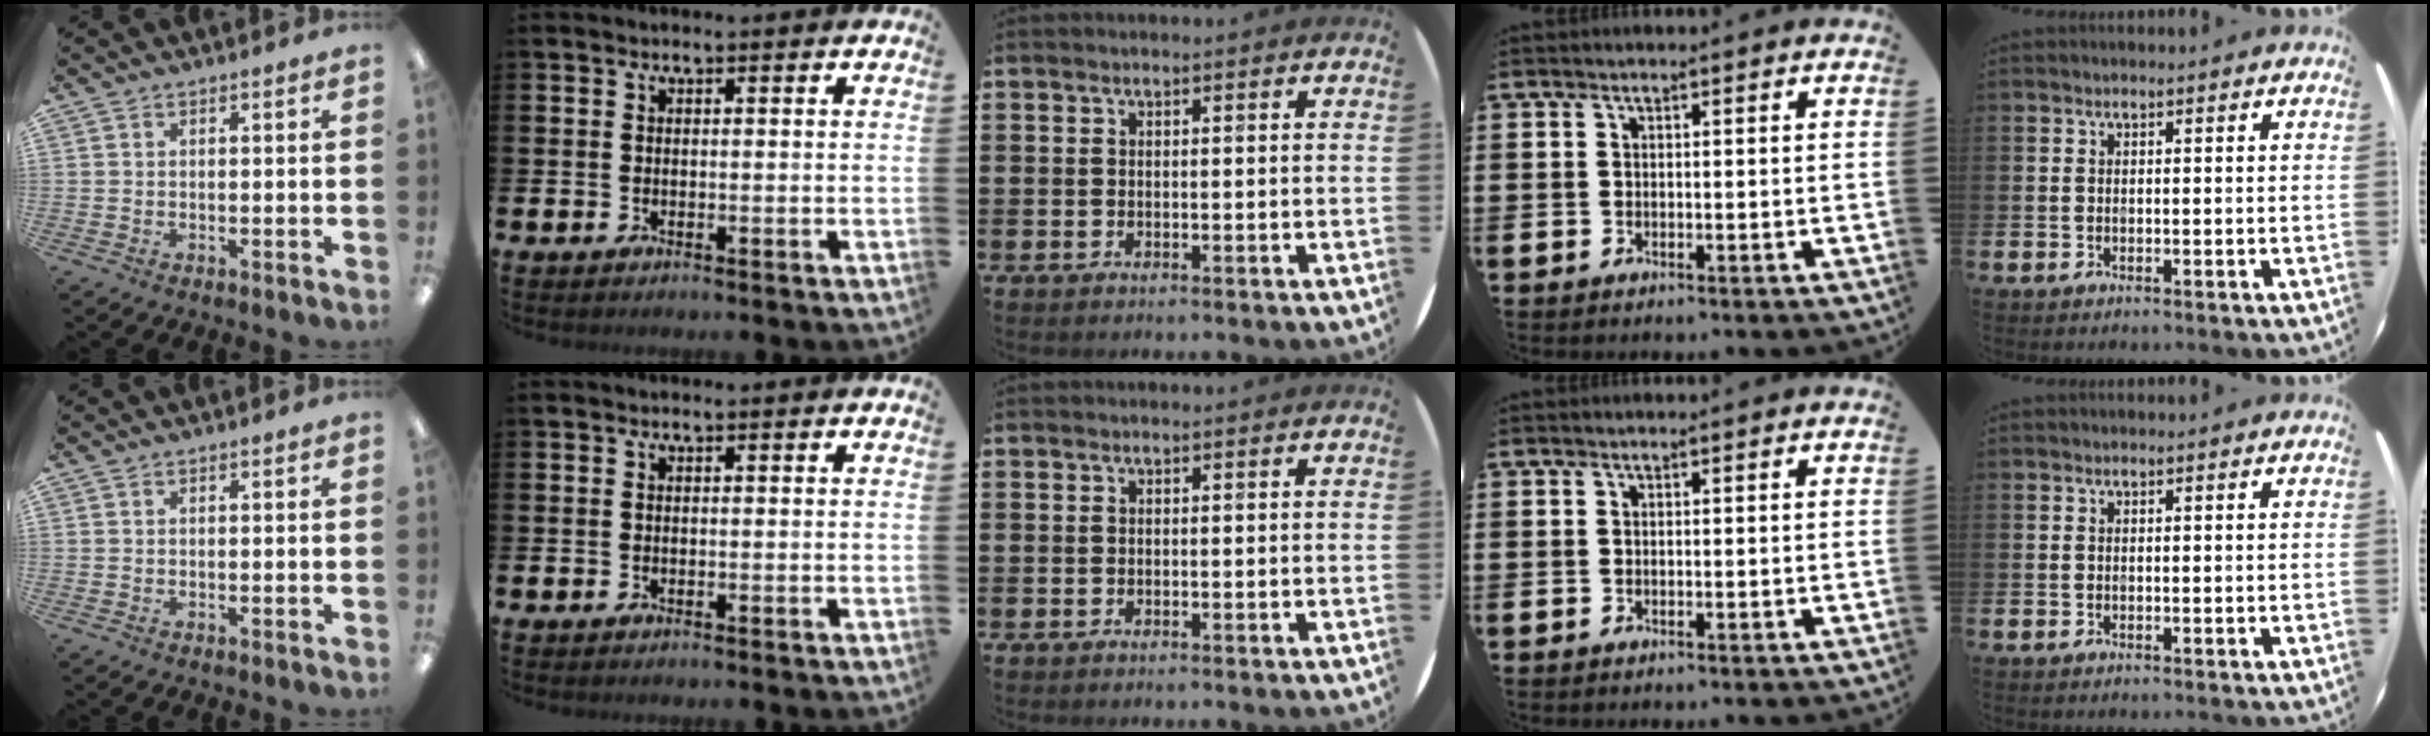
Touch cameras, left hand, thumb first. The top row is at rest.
{}